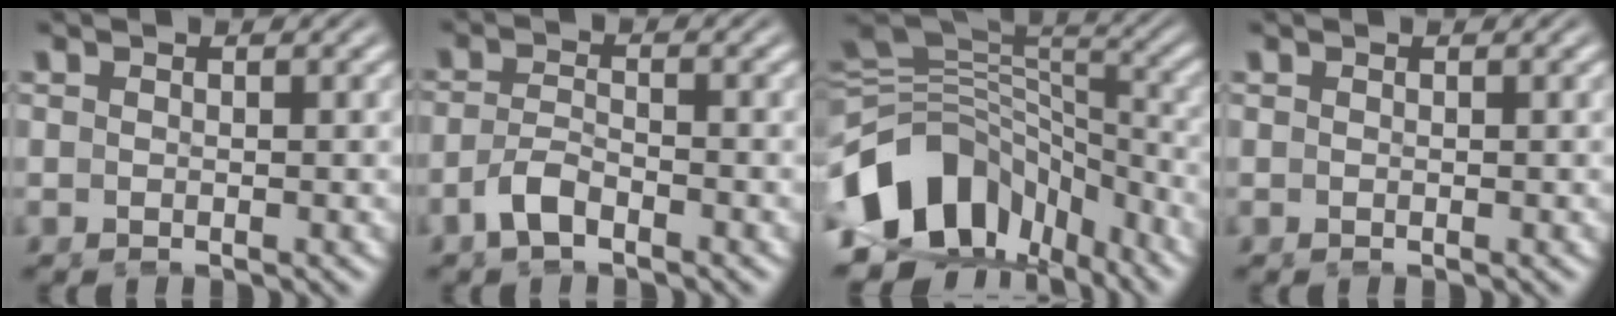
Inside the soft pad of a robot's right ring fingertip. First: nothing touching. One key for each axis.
{"total": 2.5, "fx": -1.9, "fy": 0.7, "fz": 1.4, "tx": -0.022, "ty": -0.005, "tz": -0.031}
{"total": 14.7, "fx": -5.9, "fy": 10.4, "fz": 8.6, "tx": -0.159, "ty": -0.038, "tz": -0.083}
{"total": 0.0}